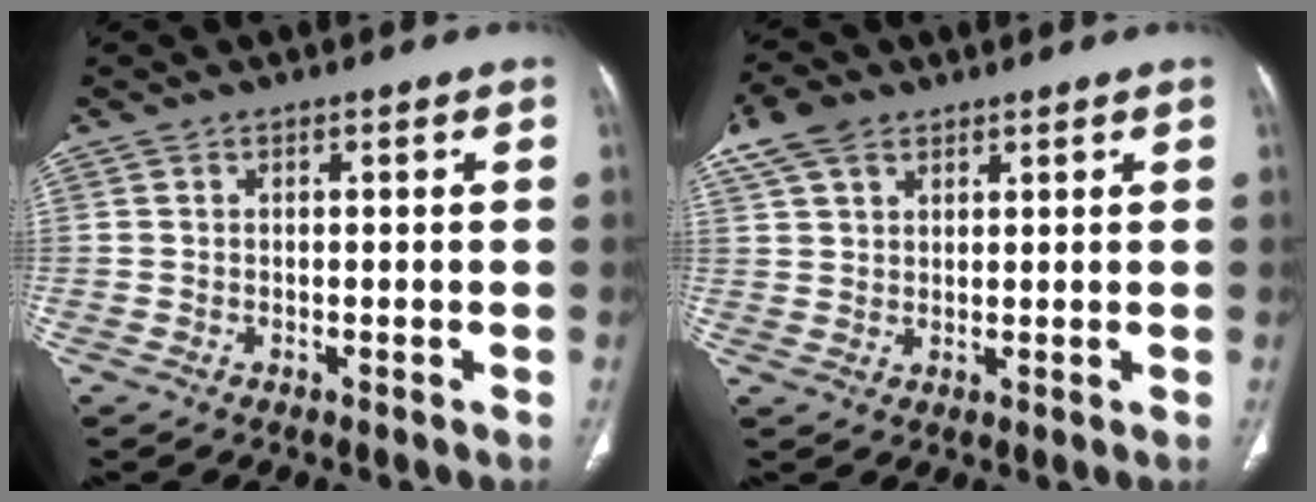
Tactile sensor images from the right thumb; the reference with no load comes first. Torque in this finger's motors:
{"motor_torque": [-0.24, 0.32, 0.12, -0.05, 0.15]}